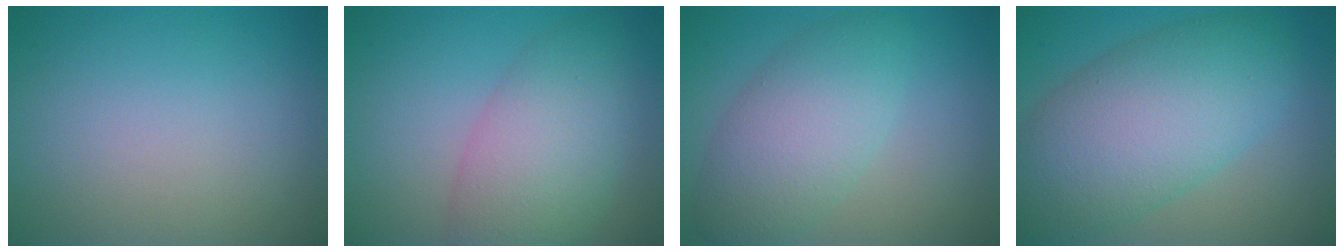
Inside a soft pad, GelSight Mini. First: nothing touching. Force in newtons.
{"total": 6.7, "press": 6.7, "slide": 0.4}
{"total": 5.7, "press": 5.7, "slide": 0.0}
{"total": 9.9, "press": 9.9, "slide": 0.6}